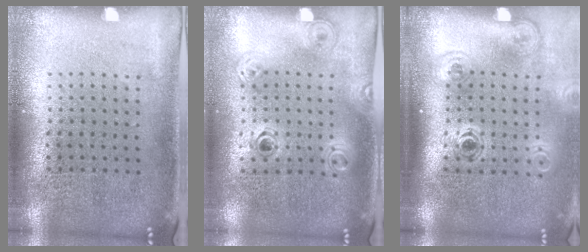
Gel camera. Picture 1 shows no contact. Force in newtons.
{"total": 1.2, "press": 1.1, "slide": 0.5}
{"total": 1.8, "press": 1.2, "slide": 1.4}